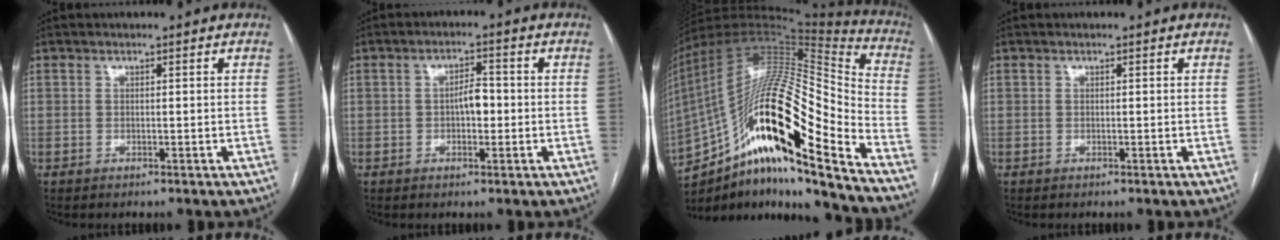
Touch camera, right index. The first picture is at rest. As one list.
[{"total": 3.5, "force": [-0.4, 1.5, 3.2], "torque": [-0.049, 0.009, -0.007]}, {"total": 28.7, "force": [-14.9, 4.7, 24.1], "torque": [-0.417, 0.012, -0.254]}, {"total": 0.0}]